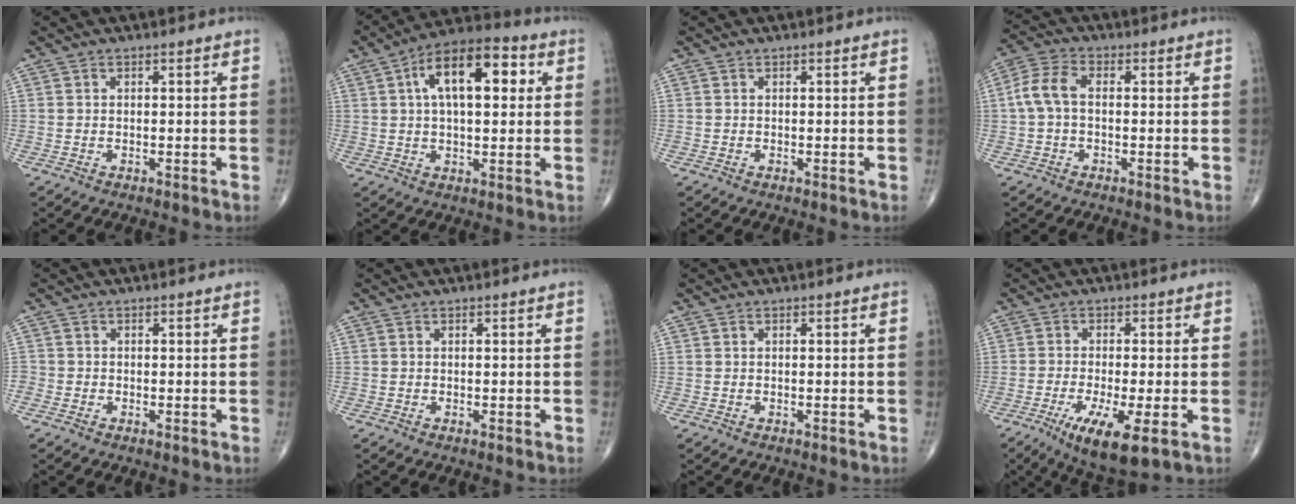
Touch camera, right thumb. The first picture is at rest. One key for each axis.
{"total": 14.8, "fx": 3.8, "fy": 7.0, "fz": 12.4, "tx": -0.184, "ty": 0.022, "tz": 0.054}
{"total": 0.0}
{"total": 5.9, "fx": 0.0, "fy": 3.5, "fz": 4.8, "tx": -0.107, "ty": 0.020, "tz": -0.008}
{"total": 0.9, "fx": -0.5, "fy": 0.8, "fz": 0.2, "tx": 0.000, "ty": 0.002, "tz": -0.015}
{"total": 0.0}
{"total": 0.0}
{"total": 10.1, "fx": -4.2, "fy": 2.3, "fz": 8.9, "tx": -0.154, "ty": -0.018, "tz": -0.066}